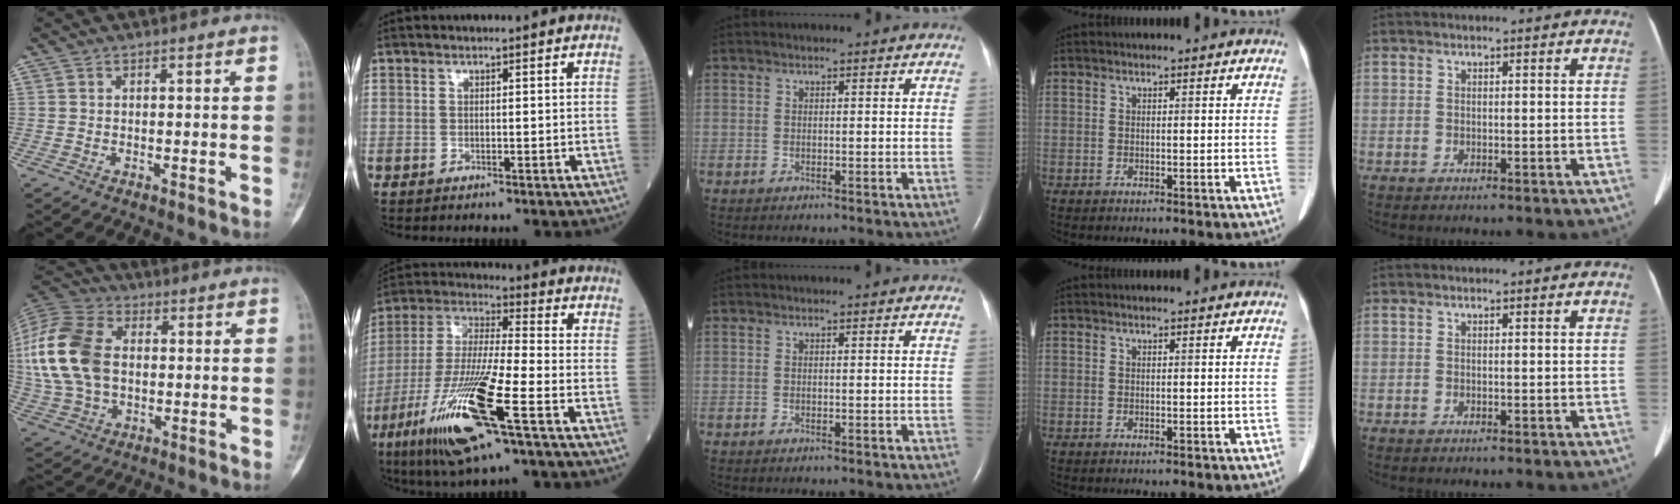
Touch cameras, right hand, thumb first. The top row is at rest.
{"thumb": {"total": 19.7, "force": [1.4, 13.3, 14.5], "torque": [-0.319, 0.011, 0.027]}, "index": {"total": 18.7, "force": [-8.7, 1.7, 16.4], "torque": [-0.360, -0.038, -0.161]}}